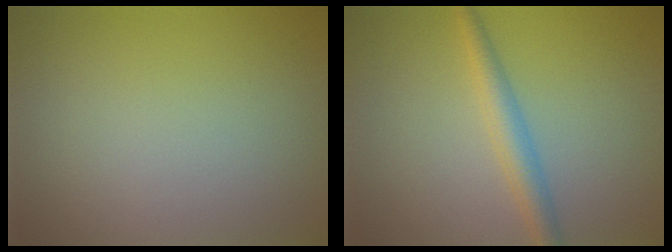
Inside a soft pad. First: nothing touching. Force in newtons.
{"total": 2.6, "press": 2.6, "slide": 0.0}